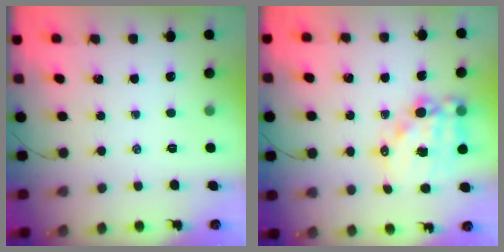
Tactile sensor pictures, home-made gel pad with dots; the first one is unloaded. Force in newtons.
{"total": 15.3, "press": 14.9, "slide": 3.6}